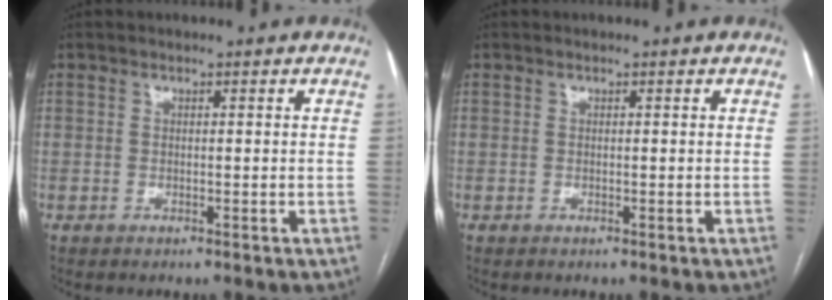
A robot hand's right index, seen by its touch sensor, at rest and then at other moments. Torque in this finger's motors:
{"motor_torque": [0.00, 0.00, 0.00, 0.00]}